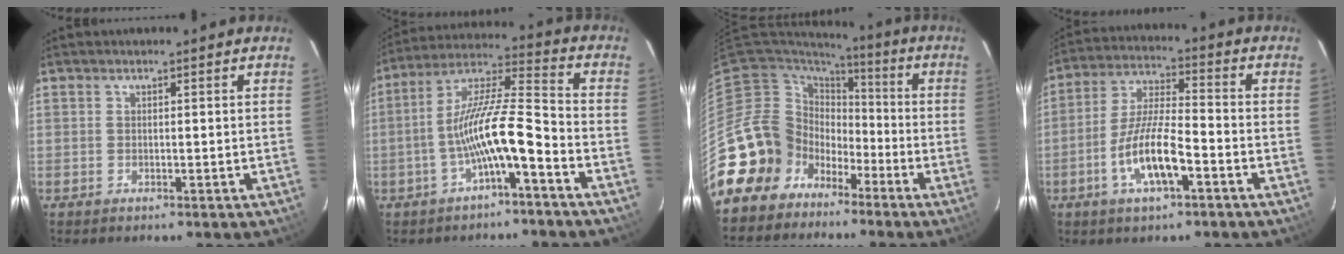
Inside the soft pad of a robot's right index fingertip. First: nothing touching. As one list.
[{"total": 11.9, "force": [-4.9, 1.5, 10.7], "torque": [-0.214, 0.011, -0.089]}, {"total": 14.9, "force": [-8.3, 12.0, 3.0], "torque": [-0.085, 0.028, -0.149]}, {"total": 11.1, "force": [-4.9, 2.8, 9.6], "torque": [-0.197, -0.003, -0.090]}]